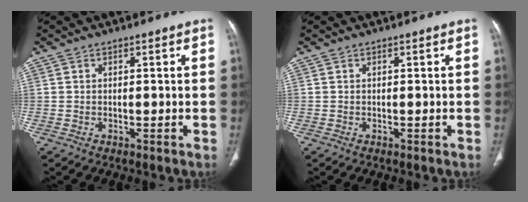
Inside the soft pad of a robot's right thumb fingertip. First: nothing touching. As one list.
[{"total": 0.0}]